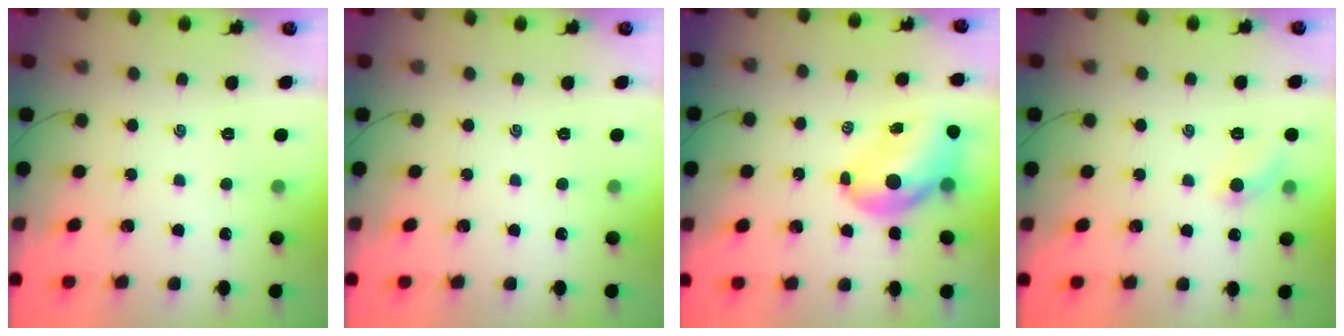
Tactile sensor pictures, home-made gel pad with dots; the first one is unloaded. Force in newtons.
{"total": 0.0}
{"total": 7.4, "press": 7.1, "slide": 2.2}
{"total": 5.6, "press": 5.3, "slide": 2.0}